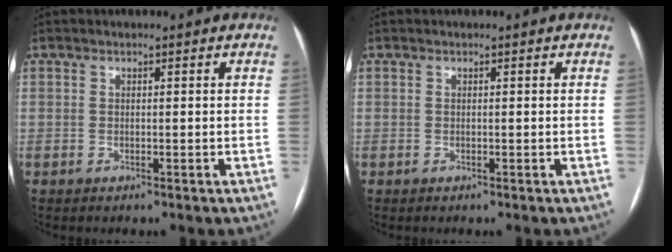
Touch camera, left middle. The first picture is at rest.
{"total": 0.0}